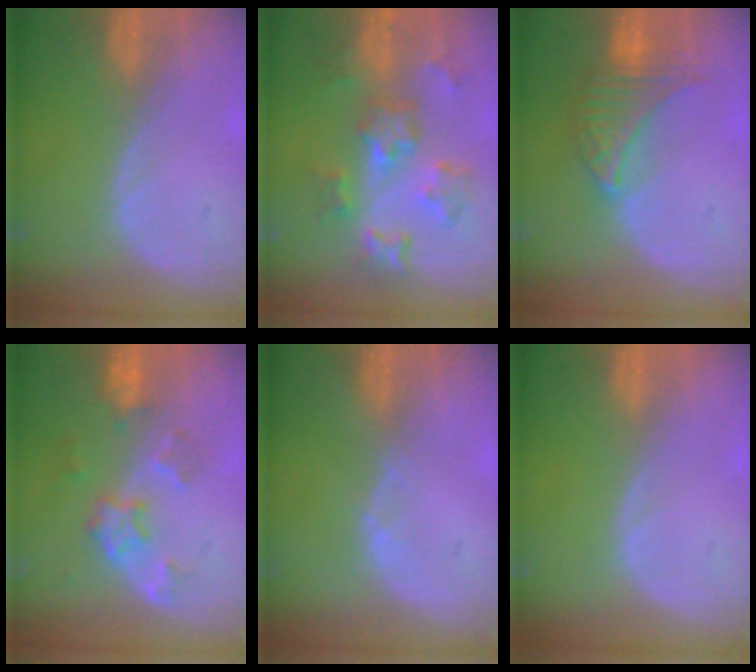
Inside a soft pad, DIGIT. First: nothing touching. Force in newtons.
{"total": 8.6, "press": 7.8, "slide": 3.8}
{"total": 6.5, "press": 6.5, "slide": 0.6}
{"total": 6.0, "press": 5.5, "slide": 2.6}
{"total": 0.6, "press": 0.5, "slide": 0.2}
{"total": 0.0}